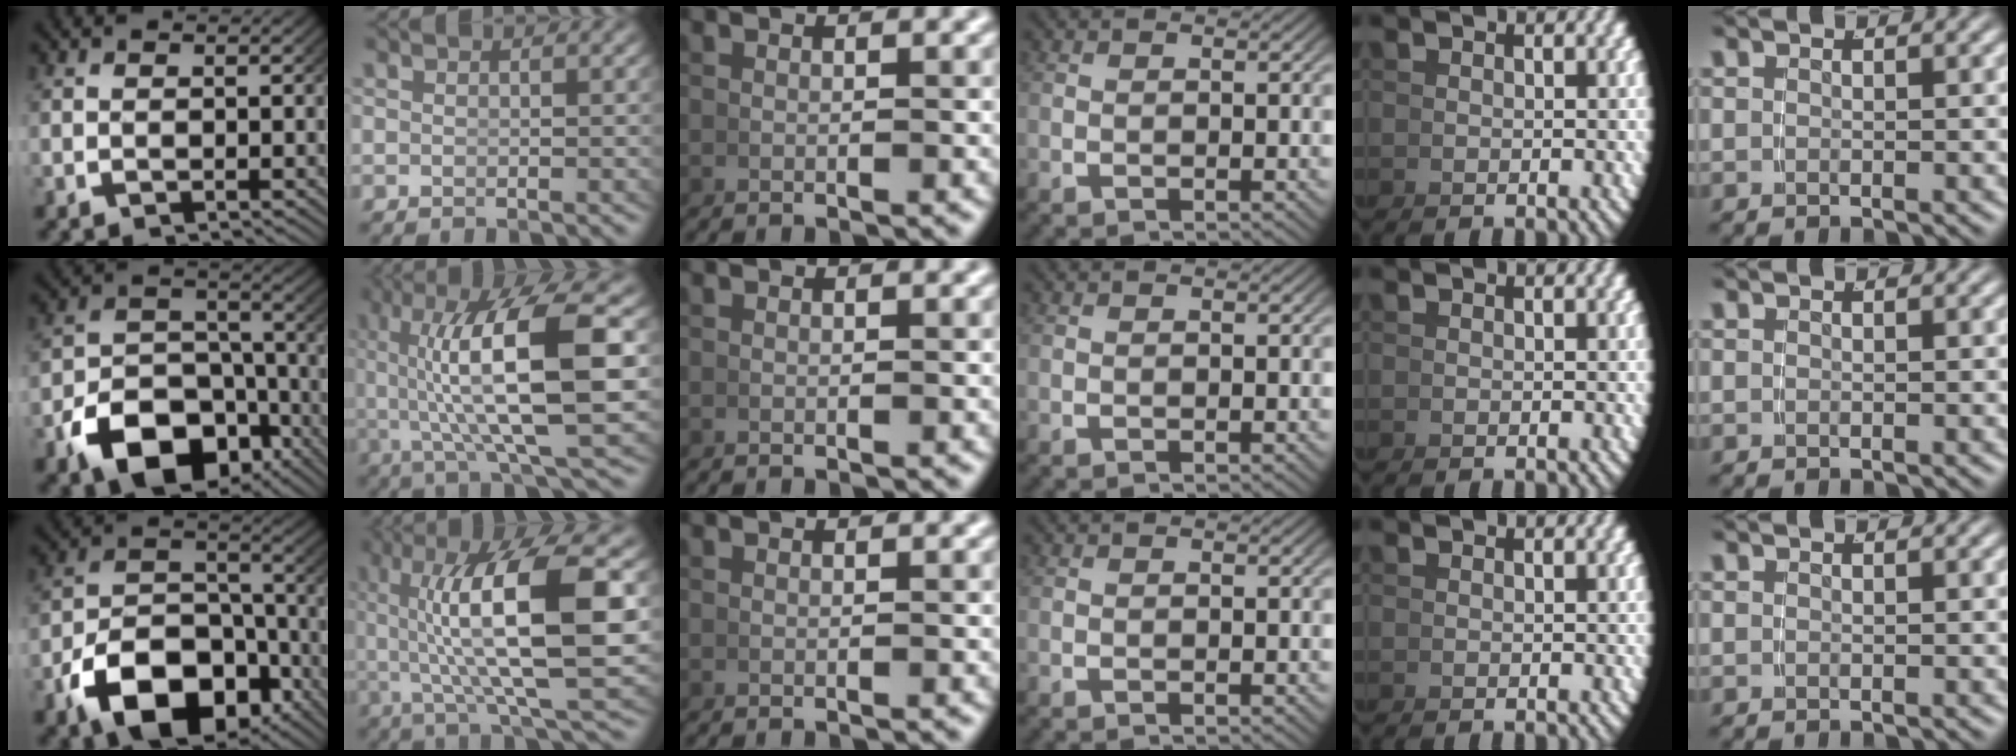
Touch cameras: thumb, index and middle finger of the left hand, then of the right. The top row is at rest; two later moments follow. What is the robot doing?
{"motion": "grasp_and_lifting", "object": "coin"}